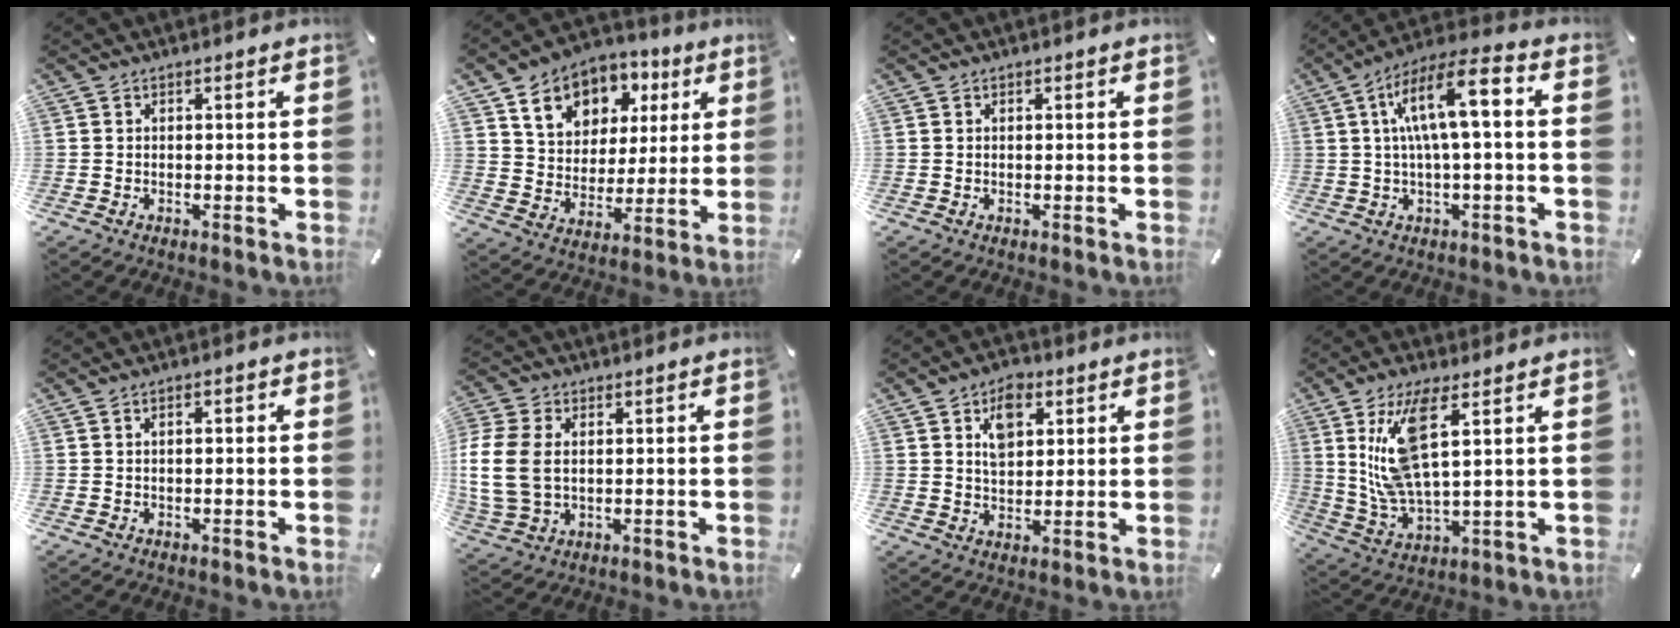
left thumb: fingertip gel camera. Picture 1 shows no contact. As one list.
[{"total": 12.3, "force": [5.9, 10.0, 4.1], "torque": [-0.077, -0.026, 0.113]}, {"total": 0.0}, {"total": 12.6, "force": [2.4, 3.8, 11.8], "torque": [-0.207, 0.003, 0.038]}, {"total": 1.5, "force": [0.0, 0.7, 1.3], "torque": [-0.024, 0.005, -0.002]}, {"total": 11.5, "force": [1.0, 8.6, 7.5], "torque": [-0.191, 0.006, 0.020]}, {"total": 7.5, "force": [2.9, 5.3, 4.5], "torque": [-0.061, -0.002, 0.047]}, {"total": 14.8, "force": [5.1, 5.1, 12.9], "torque": [-0.262, -0.006, 0.088]}]